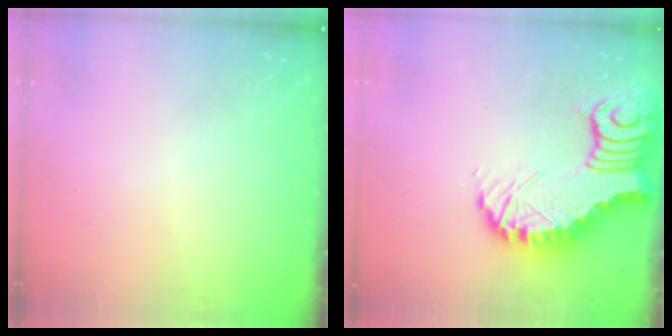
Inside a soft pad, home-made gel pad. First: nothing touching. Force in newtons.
{"total": 7.6, "press": 7.5, "slide": 1.2}